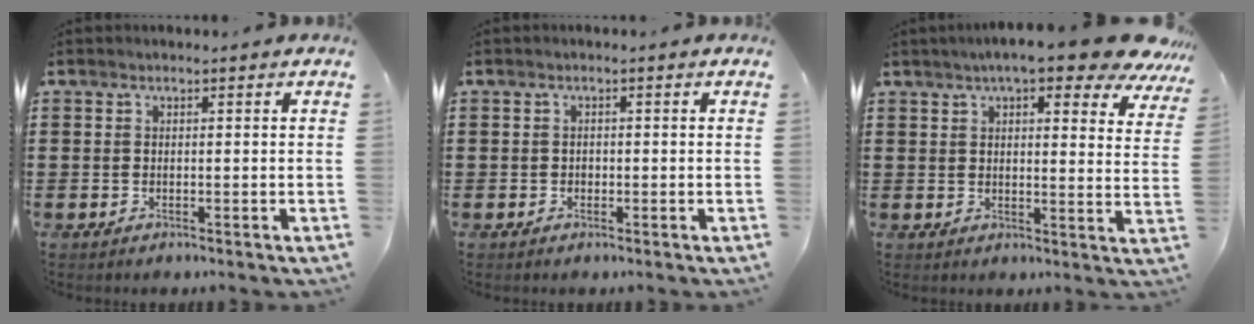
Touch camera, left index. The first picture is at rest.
{"total": 0.6, "force": [-0.1, 0.5, 0.3], "torque": [-0.008, 0.002, -0.003]}
{"total": 8.8, "force": [7.2, 1.4, 4.9], "torque": [-0.084, -0.028, 0.125]}